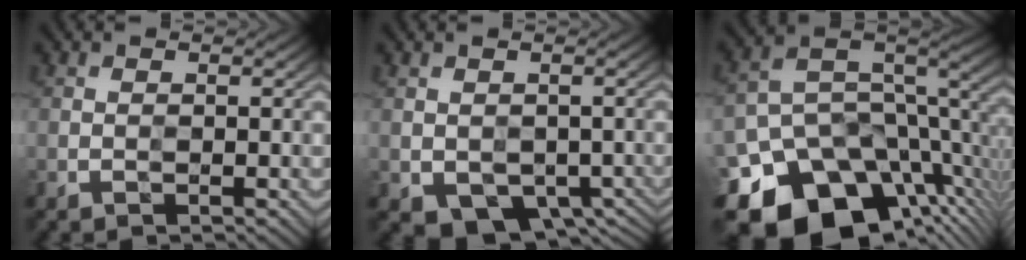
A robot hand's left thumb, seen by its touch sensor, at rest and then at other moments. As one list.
[{"total": 3.8, "force": [-1.6, 3.0, 1.8], "torque": [-0.025, -0.011, -0.017]}, {"total": 16.1, "force": [-9.2, 10.4, 8.2], "torque": [-0.186, -0.034, -0.134]}]